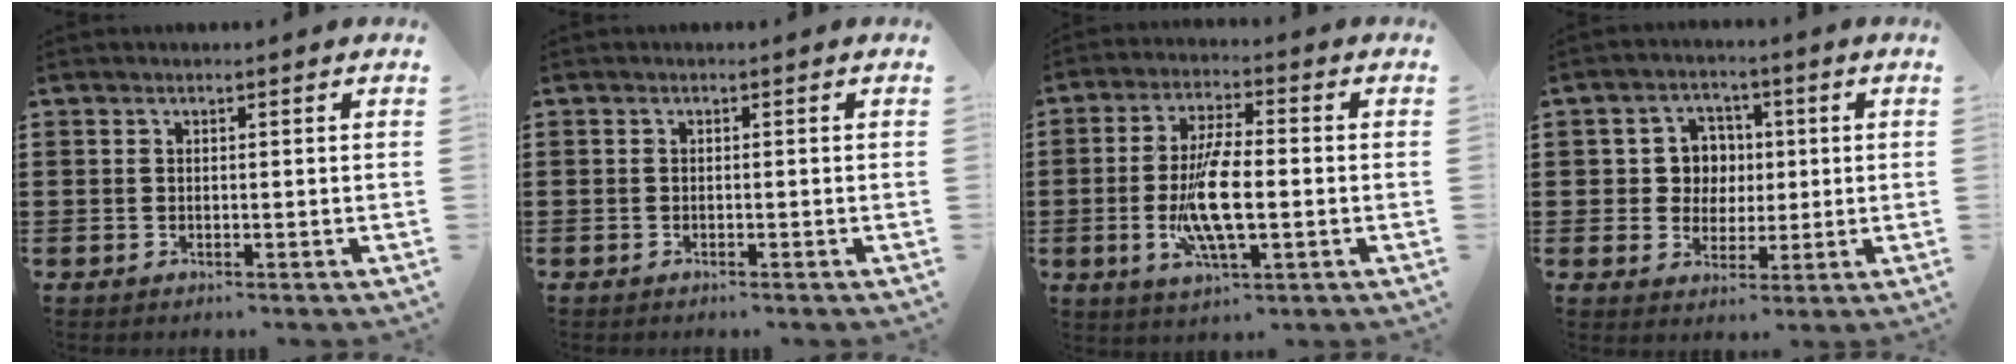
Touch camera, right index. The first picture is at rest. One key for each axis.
{"total": 0.6, "fx": -0.6, "fy": 0.0, "fz": 0.1, "tx": -0.004, "ty": -0.003, "tz": -0.012}
{"total": 9.7, "fx": -1.6, "fy": 2.8, "fz": 9.2, "tx": -0.193, "ty": -0.013, "tz": -0.033}
{"total": 5.3, "fx": 0.4, "fy": 5.0, "fz": 1.7, "tx": -0.056, "ty": 0.017, "tz": 0.005}